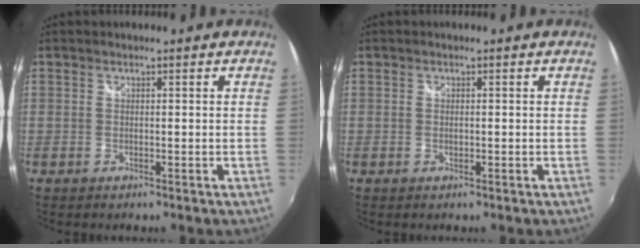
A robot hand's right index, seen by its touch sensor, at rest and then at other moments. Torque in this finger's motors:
{"motor_torque": [-0.07, -0.01, 0.04, 0.00]}